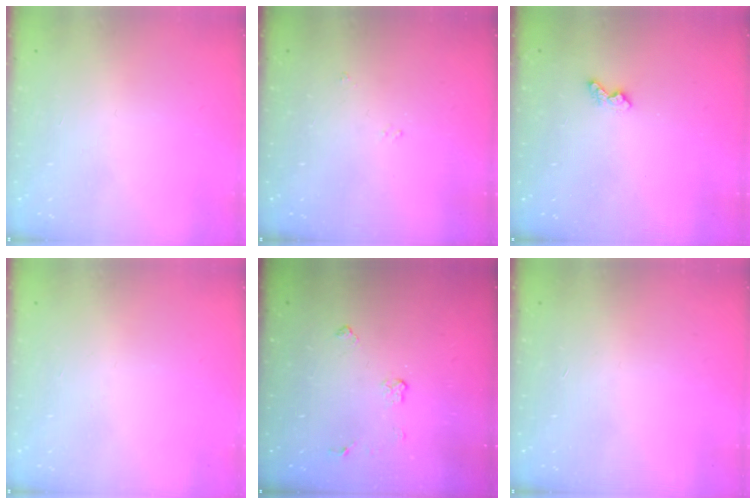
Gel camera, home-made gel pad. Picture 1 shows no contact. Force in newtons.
{"total": 2.7, "press": 2.7, "slide": 0.4}
{"total": 3.4, "press": 3.4, "slide": 0.6}
{"total": 0.0}
{"total": 4.5, "press": 4.4, "slide": 0.6}
{"total": 0.0}